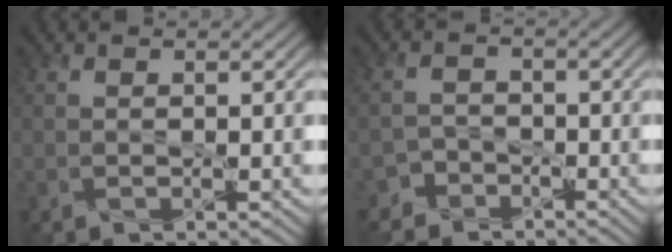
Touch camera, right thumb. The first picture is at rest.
{"total": 2.8, "force": [-2.2, 1.8, -0.2], "torque": [0.014, 0.006, -0.048]}